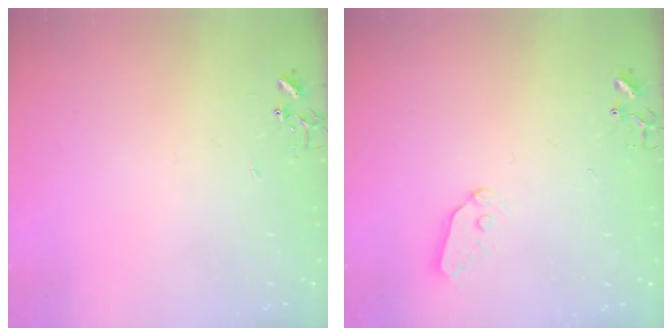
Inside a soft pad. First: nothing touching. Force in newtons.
{"total": 6.4, "press": 6.4, "slide": 0.3}